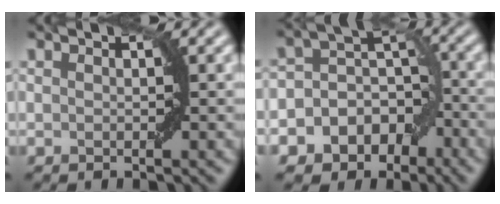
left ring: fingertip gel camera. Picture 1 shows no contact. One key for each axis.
{"total": 9.5, "fx": -4.8, "fy": 7.6, "fz": 3.0, "tx": -0.038, "ty": 0.008, "tz": -0.090}